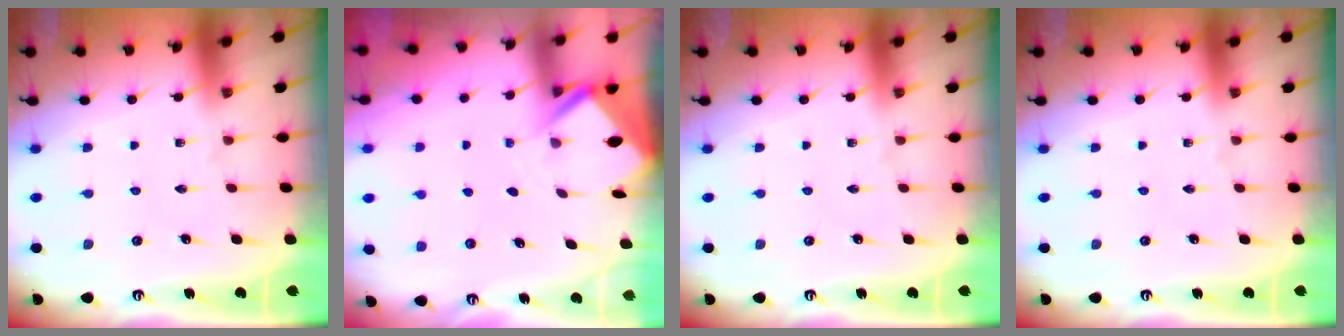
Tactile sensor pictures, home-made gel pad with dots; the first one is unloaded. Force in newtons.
{"total": 2.9, "press": 2.9, "slide": 0.3}
{"total": 0.0}
{"total": 0.0}